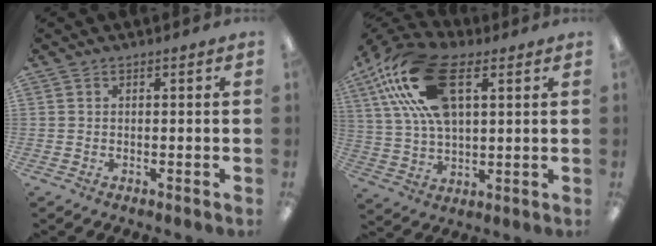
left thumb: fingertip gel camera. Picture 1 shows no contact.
{"total": 21.8, "force": [9.6, 11.3, 16.0], "torque": [-0.325, -0.018, 0.165]}